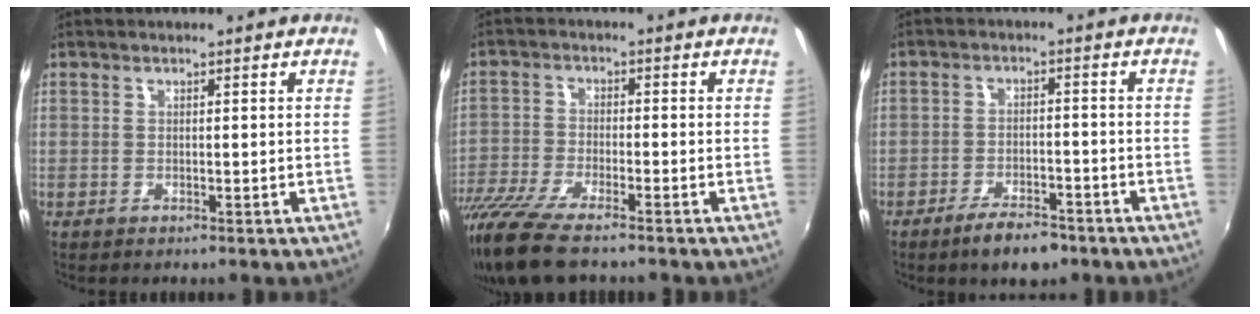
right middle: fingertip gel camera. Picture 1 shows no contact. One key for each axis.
{"total": 12.4, "fx": -9.7, "fy": 2.4, "fz": 7.2, "tx": -0.169, "ty": -0.047, "tz": -0.187}
{"total": 7.0, "fx": -5.2, "fy": 2.6, "fz": 3.8, "tx": -0.086, "ty": -0.006, "tz": -0.084}